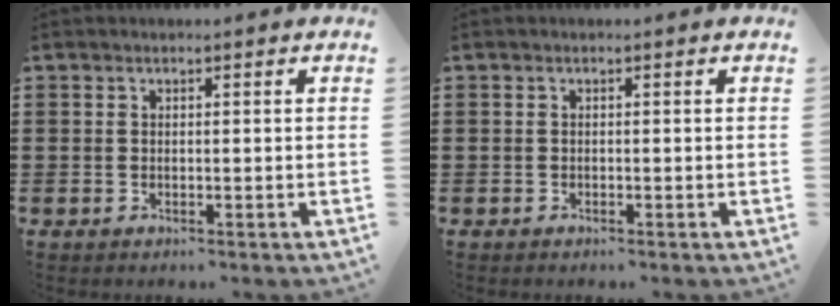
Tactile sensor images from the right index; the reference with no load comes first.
{"total": 0.0}